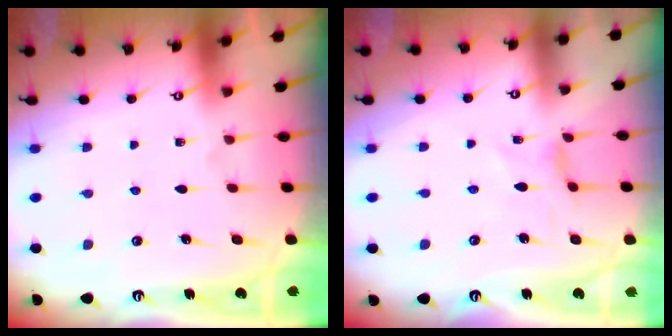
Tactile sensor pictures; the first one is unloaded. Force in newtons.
{"total": 2.3, "press": 2.3, "slide": 0.4}